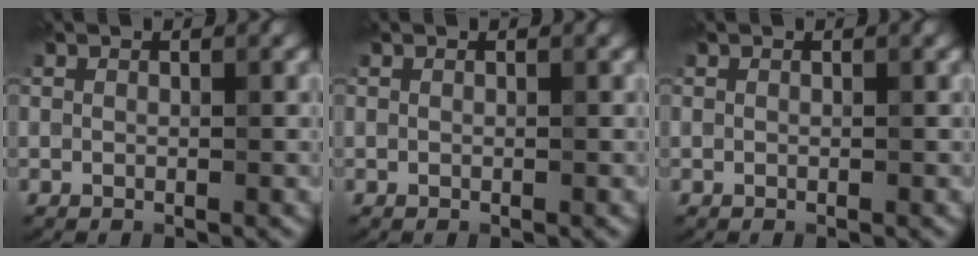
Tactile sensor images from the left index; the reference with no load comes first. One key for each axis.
{"total": 0.0}
{"total": 0.0}